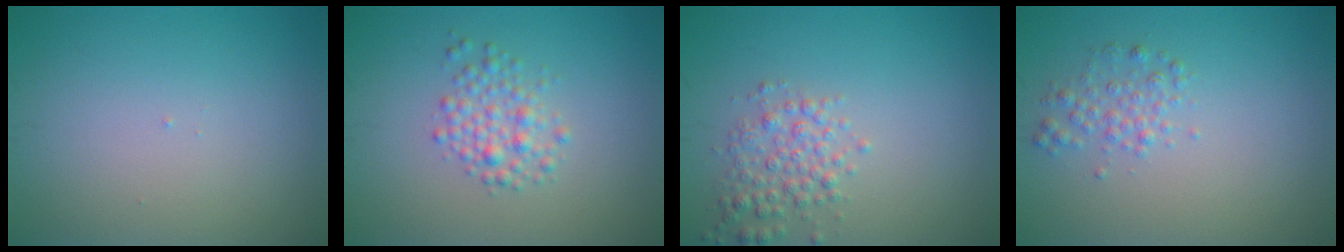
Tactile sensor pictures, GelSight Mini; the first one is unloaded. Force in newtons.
{"total": 2.4, "press": 2.4, "slide": 0.1}
{"total": 2.7, "press": 2.7, "slide": 0.0}
{"total": 1.7, "press": 1.7, "slide": 0.0}